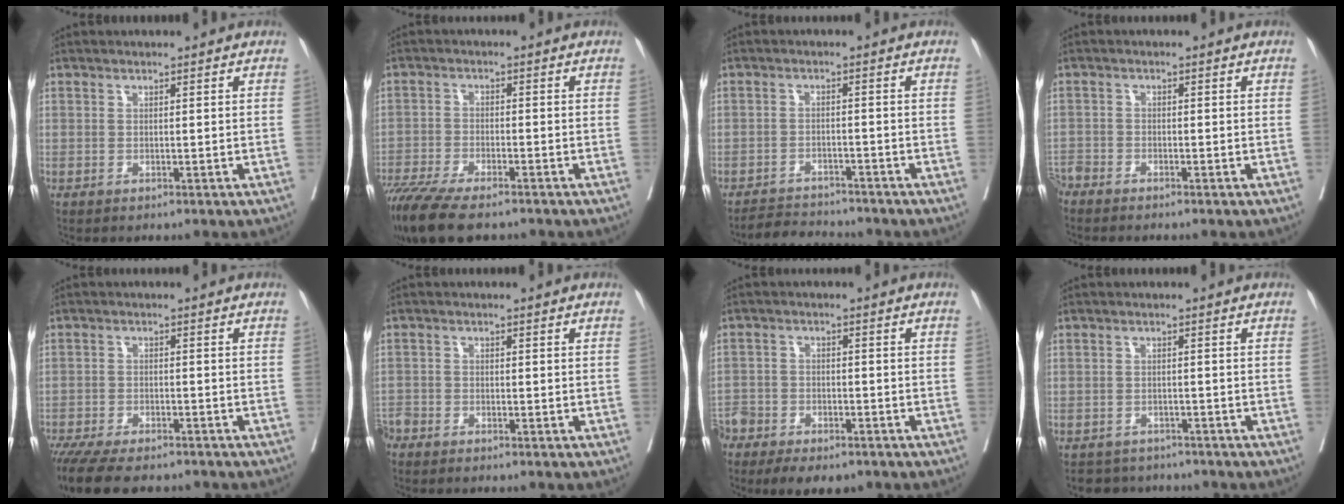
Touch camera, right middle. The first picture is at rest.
{"total": 11.5, "force": [-9.2, 2.5, 6.4], "torque": [-0.106, -0.023, -0.151]}
{"total": 5.1, "force": [-5.0, 0.8, 0.3], "torque": [-0.003, -0.009, -0.084]}
{"total": 2.7, "force": [-2.6, 0.1, 0.4], "torque": [-0.004, -0.007, -0.054]}
{"total": 12.4, "force": [-10.4, 3.2, 5.8], "torque": [-0.104, -0.018, -0.156]}
{"total": 3.1, "force": [-3.0, 0.7, 0.7], "torque": [-0.010, -0.006, -0.061]}
{"total": 11.3, "force": [-8.5, 5.5, 5.0], "torque": [-0.104, 0.001, -0.133]}
{"total": 4.3, "force": [-3.9, 1.7, -0.3], "torque": [0.008, 0.004, -0.057]}